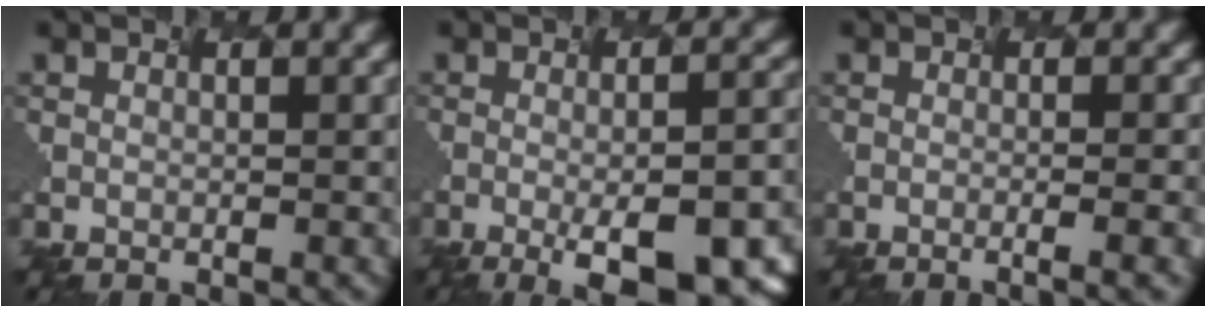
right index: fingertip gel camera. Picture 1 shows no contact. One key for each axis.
{"total": 11.0, "fx": -4.6, "fy": 3.8, "fz": 9.3, "tx": -0.100, "ty": -0.011, "tz": -0.033}
{"total": 3.0, "fx": -1.0, "fy": 0.8, "fz": 2.7, "tx": -0.017, "ty": 0.004, "tz": -0.012}